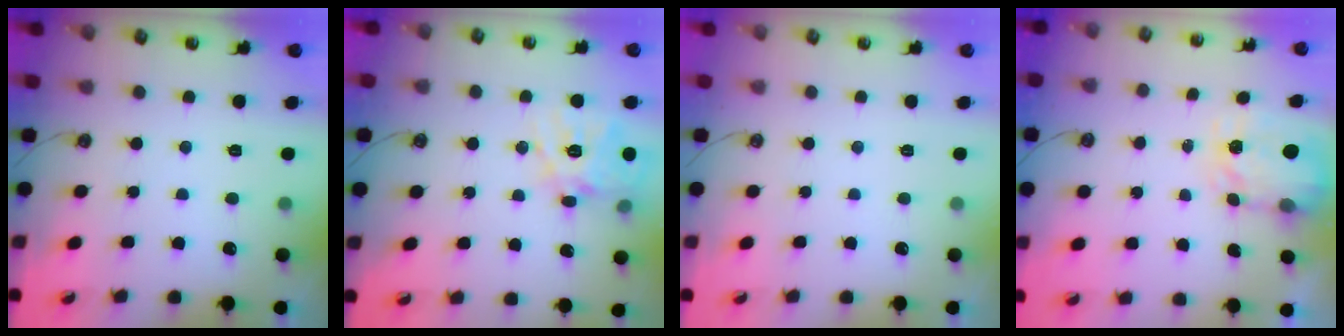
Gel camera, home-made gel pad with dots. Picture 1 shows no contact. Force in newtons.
{"total": 15.7, "press": 15.6, "slide": 1.7}
{"total": 0.0}
{"total": 3.7, "press": 3.7, "slide": 0.5}